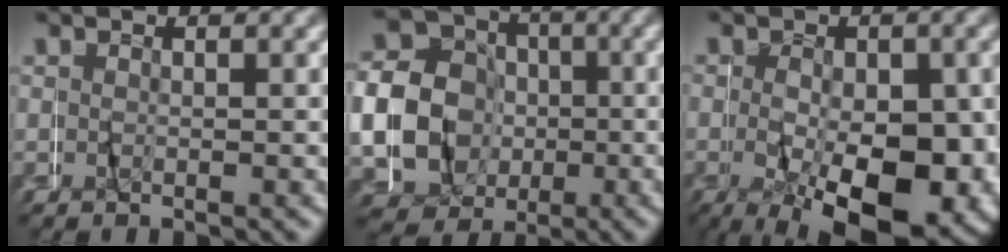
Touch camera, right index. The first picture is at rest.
{"total": 14.1, "force": [-0.8, 13.1, 5.2], "torque": [-0.127, -0.035, -0.018]}
{"total": 10.3, "force": [-3.7, 5.0, 8.2], "torque": [-0.121, -0.030, -0.044]}